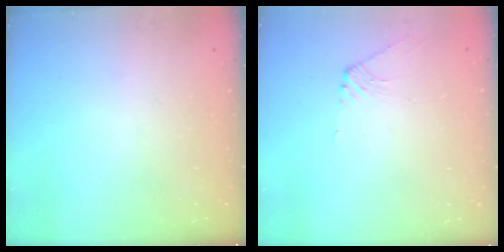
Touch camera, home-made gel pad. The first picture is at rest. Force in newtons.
{"total": 2.1, "press": 2.1, "slide": 0.5}